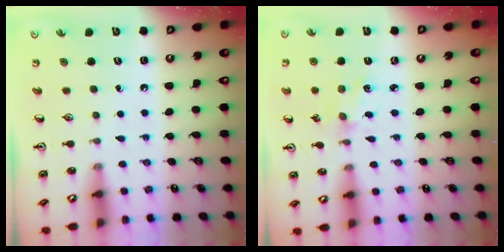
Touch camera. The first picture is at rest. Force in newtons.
{"total": 1.6, "press": 1.5, "slide": 0.4}